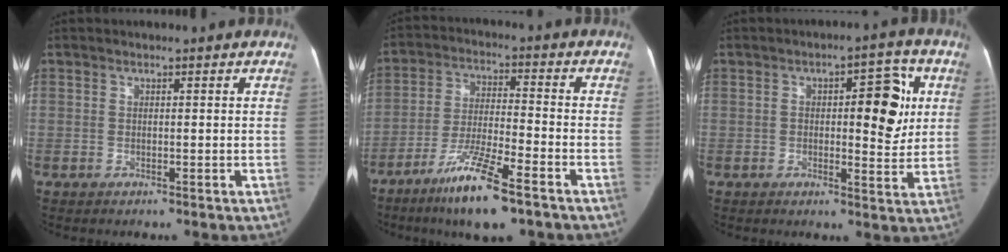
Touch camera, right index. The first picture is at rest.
{"total": 11.7, "force": [-7.5, 1.0, 8.9], "torque": [-0.175, -0.028, -0.135]}
{"total": 9.3, "force": [1.7, 3.3, 8.5], "torque": [-0.105, 0.016, 0.020]}